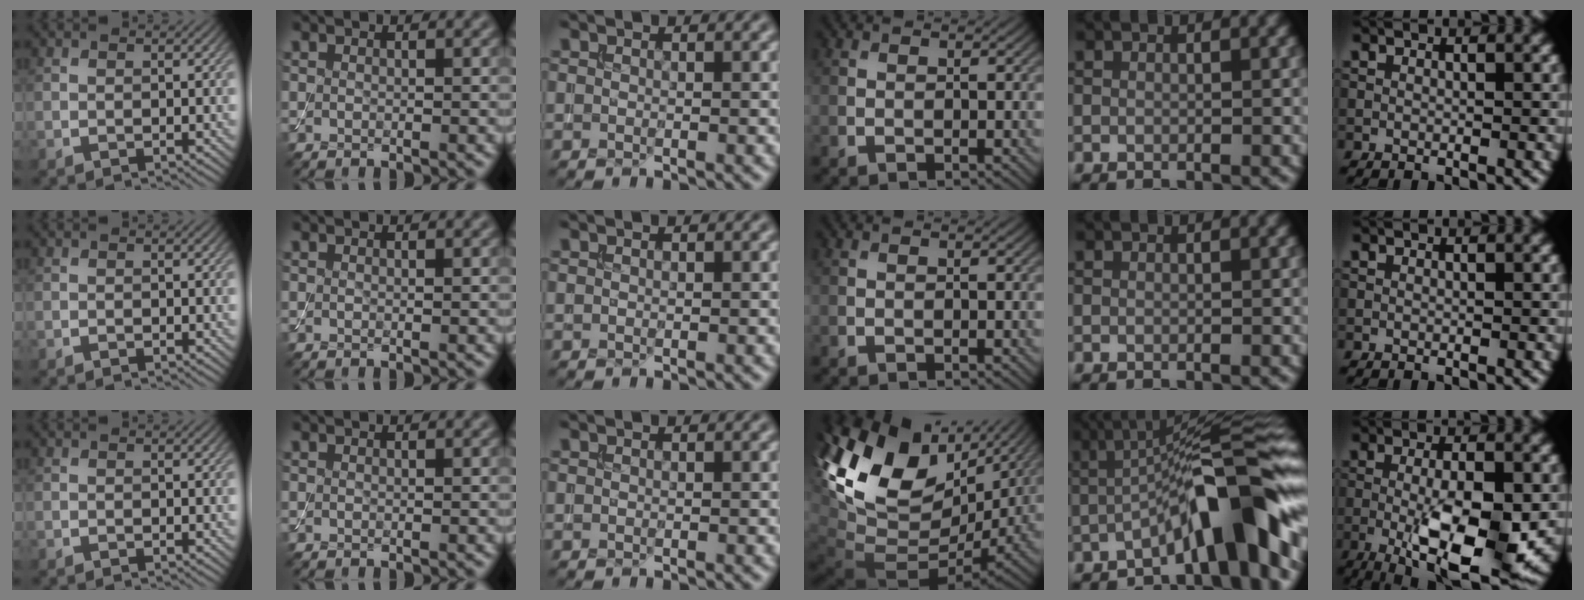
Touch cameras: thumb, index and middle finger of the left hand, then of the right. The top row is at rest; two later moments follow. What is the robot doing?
{"motion": "assemble", "object": "toy tower of hanoi"}